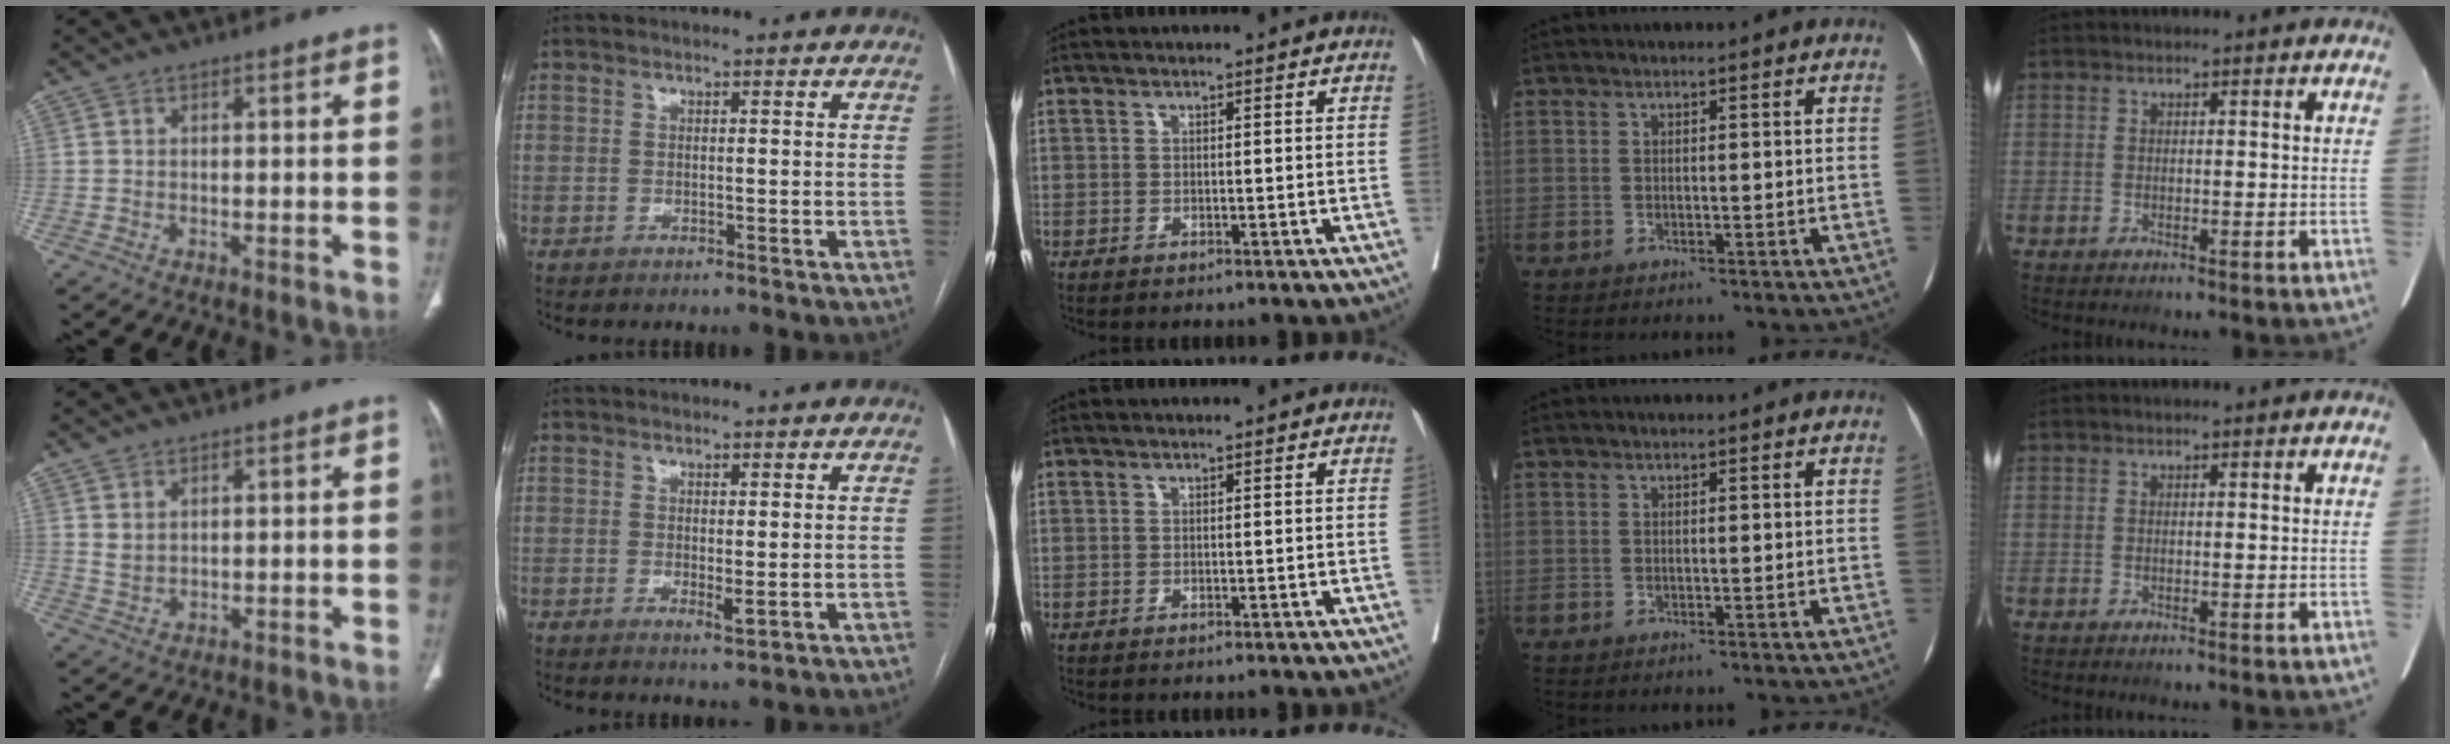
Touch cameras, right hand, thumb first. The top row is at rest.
{"thumb": {"total": 2.3, "force": [1.2, 1.5, 1.3], "torque": [-0.016, -0.009, 0.032]}, "index": {"total": 1.9, "force": [-0.3, 0.4, 1.9], "torque": [-0.030, -0.007, -0.001]}}